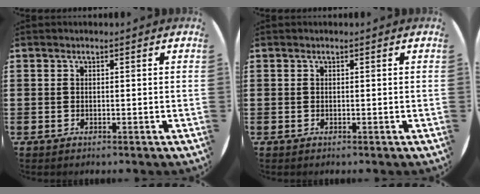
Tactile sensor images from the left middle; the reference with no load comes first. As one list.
[{"total": 0.0}]